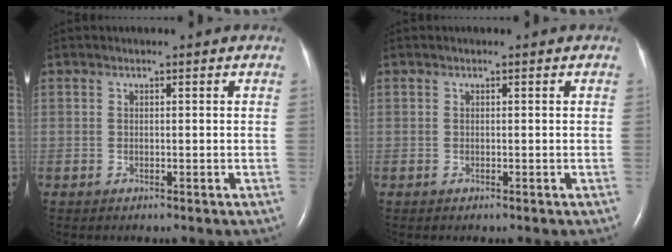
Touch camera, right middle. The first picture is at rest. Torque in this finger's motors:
{"motor_torque": [0.08, -0.14, 0.03, 0.01]}